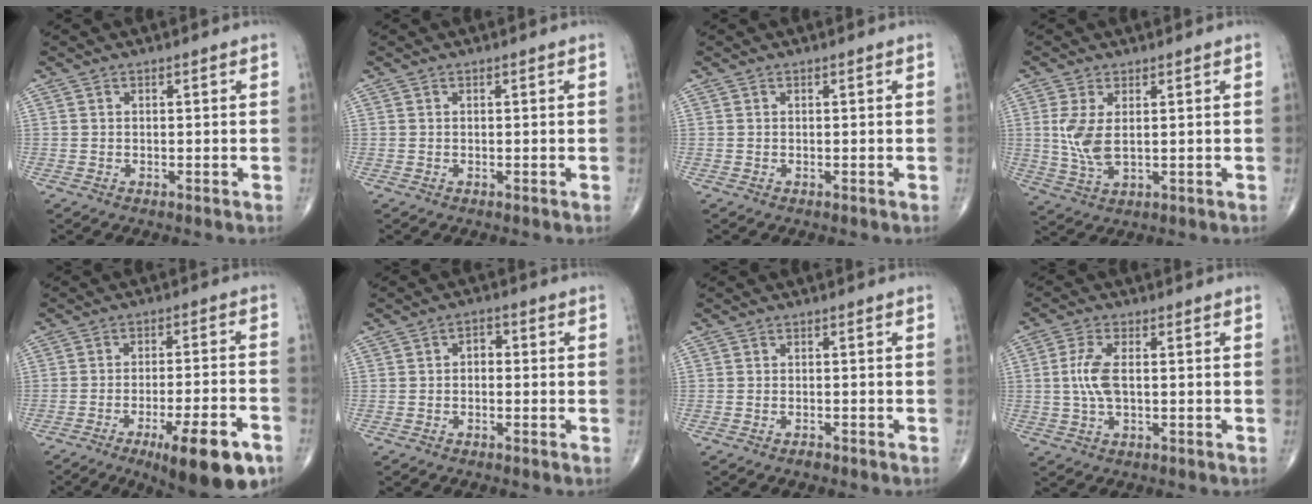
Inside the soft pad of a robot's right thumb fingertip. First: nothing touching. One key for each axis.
{"total": 0.0}
{"total": 0.0}
{"total": 6.5, "fx": 1.0, "fy": 3.0, "fz": 5.7, "tx": -0.128, "ty": -0.009, "tz": 0.028}
{"total": 15.4, "fx": -8.4, "fy": 3.7, "fz": 12.4, "tx": -0.153, "ty": 0.033, "tz": -0.117}
{"total": 2.3, "fx": -0.3, "fy": 1.7, "fz": 1.6, "tx": -0.007, "ty": 0.011, "tz": -0.015}
{"total": 1.0, "fx": -0.8, "fy": 0.3, "fz": 0.4, "tx": -0.010, "ty": 0.003, "tz": -0.013}
{"total": 6.0, "fx": 0.2, "fy": 2.7, "fz": 5.4, "tx": -0.126, "ty": 0.003, "tz": 0.002}